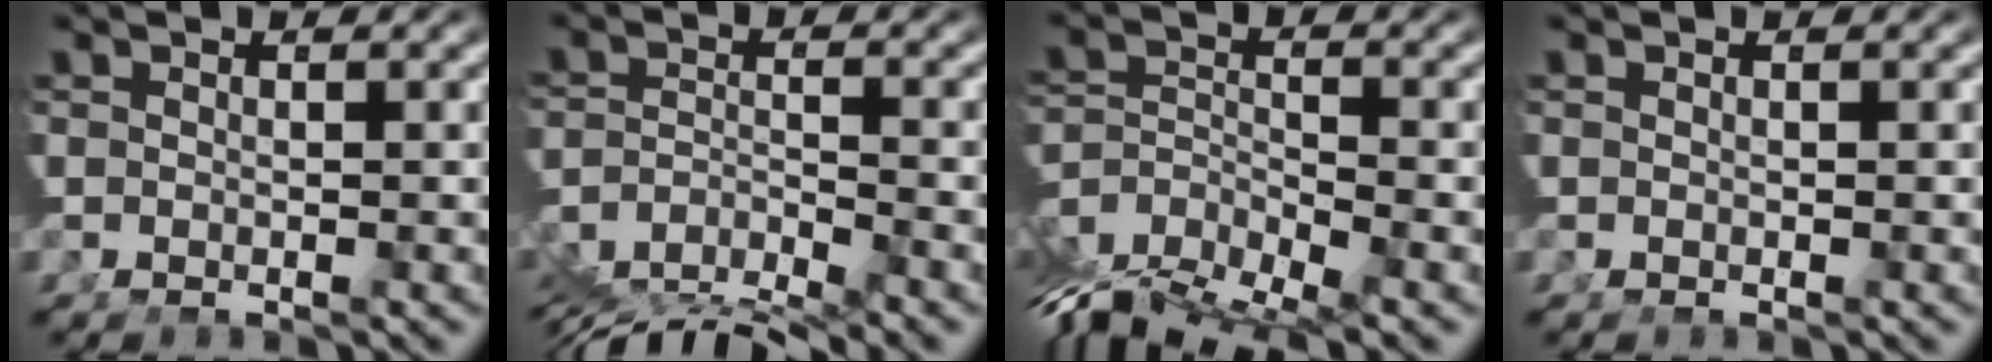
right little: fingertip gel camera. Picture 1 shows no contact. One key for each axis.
{"total": 8.4, "fx": -5.8, "fy": 4.5, "fz": 4.2, "tx": -0.081, "ty": -0.047, "tz": -0.075}
{"total": 9.4, "fx": -4.5, "fy": 6.2, "fz": 5.6, "tx": -0.126, "ty": -0.059, "tz": -0.057}
{"total": 0.0}